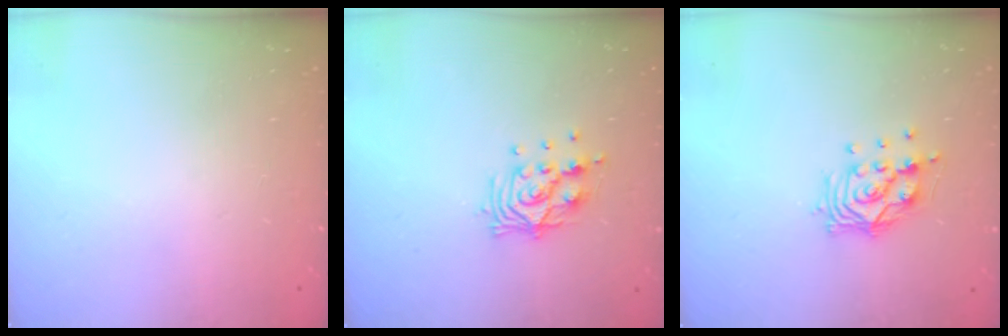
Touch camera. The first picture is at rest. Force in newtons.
{"total": 11.0, "press": 11.0, "slide": 1.3}
{"total": 10.1, "press": 10.0, "slide": 1.1}